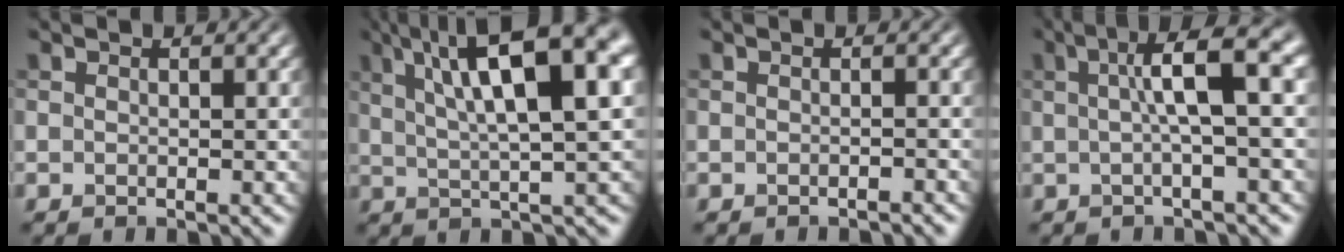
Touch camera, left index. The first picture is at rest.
{"total": 13.0, "force": [5.3, 3.4, 11.4], "torque": [-0.158, 0.023, 0.079]}
{"total": 0.9, "force": [-0.9, 0.0, 0.2], "torque": [0.000, 0.002, -0.016]}
{"total": 6.9, "force": [1.4, 1.4, 6.6], "torque": [-0.092, 0.021, 0.013]}